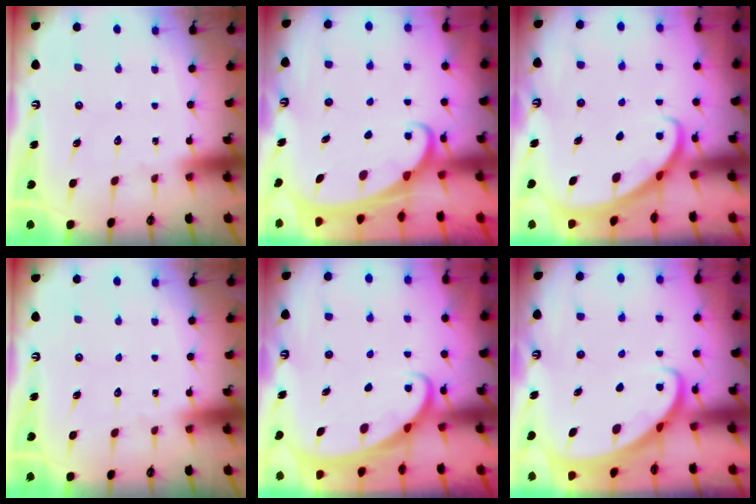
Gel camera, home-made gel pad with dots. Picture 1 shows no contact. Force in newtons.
{"total": 2.2, "press": 2.2, "slide": 0.2}
{"total": 2.5, "press": 2.5, "slide": 0.2}
{"total": 0.0}
{"total": 2.0, "press": 2.0, "slide": 0.0}
{"total": 2.6, "press": 2.6, "slide": 0.3}